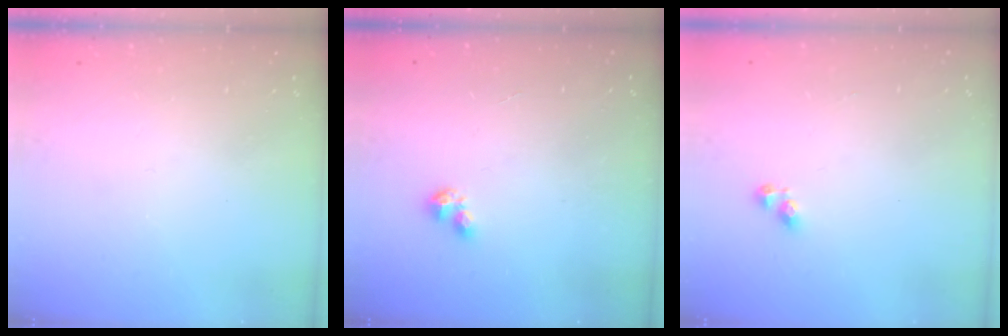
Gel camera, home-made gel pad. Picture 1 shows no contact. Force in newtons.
{"total": 1.0, "press": 1.0, "slide": 0.1}
{"total": 3.4, "press": 3.4, "slide": 0.3}